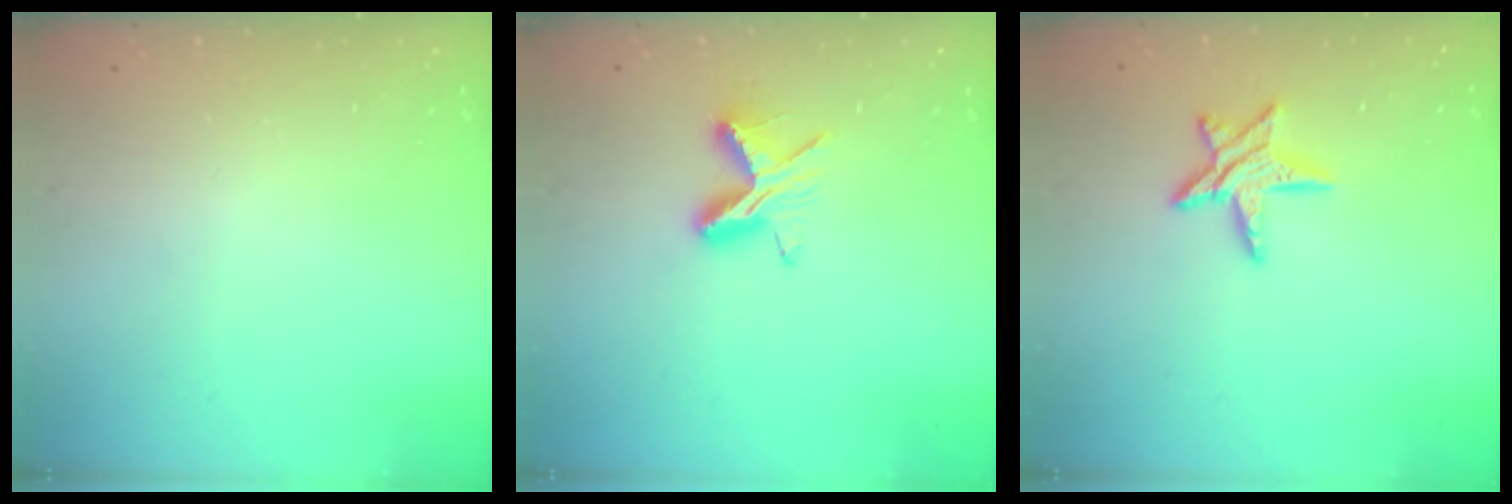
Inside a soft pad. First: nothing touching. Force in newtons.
{"total": 8.0, "press": 7.9, "slide": 0.7}
{"total": 9.9, "press": 9.9, "slide": 0.5}